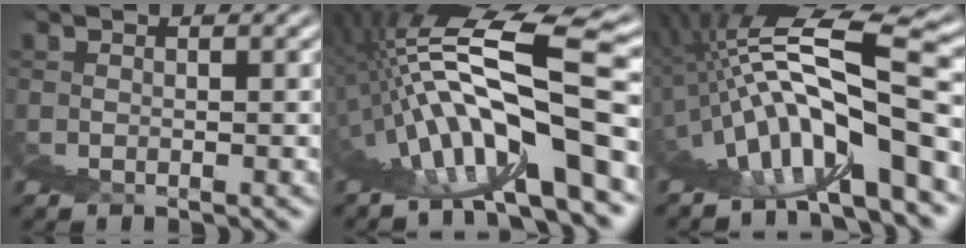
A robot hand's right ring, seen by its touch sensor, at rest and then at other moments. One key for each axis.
{"total": 11.4, "fx": 4.4, "fy": 2.0, "fz": 10.3, "tx": -0.174, "ty": 0.050, "tz": 0.058}
{"total": 11.4, "fx": 3.7, "fy": 2.7, "fz": 10.4, "tx": -0.167, "ty": 0.047, "tz": 0.047}